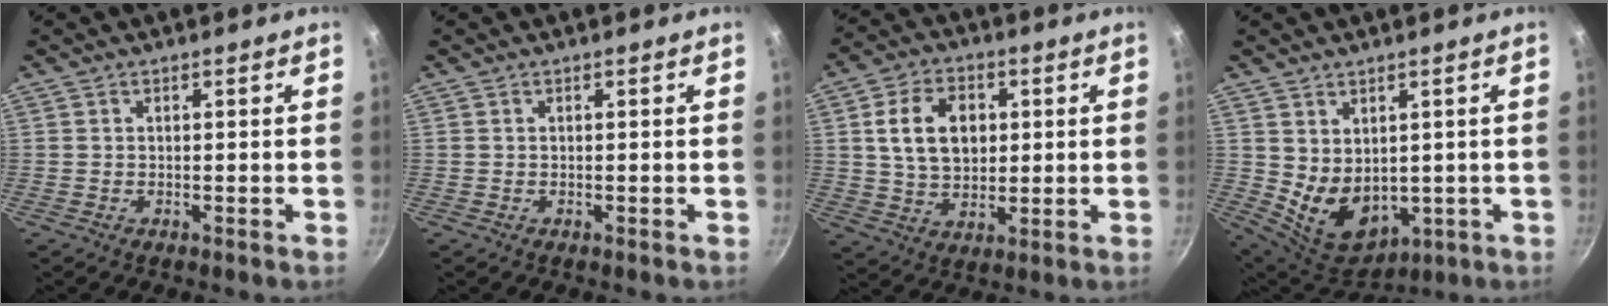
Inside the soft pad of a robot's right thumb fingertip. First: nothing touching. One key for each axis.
{"total": 0.0}
{"total": 11.6, "fx": 2.2, "fy": 8.2, "fz": 7.8, "tx": -0.113, "ty": -0.001, "tz": 0.039}
{"total": 10.1, "fx": 1.0, "fy": 7.3, "fz": 6.9, "tx": -0.093, "ty": -0.028, "tz": 0.049}